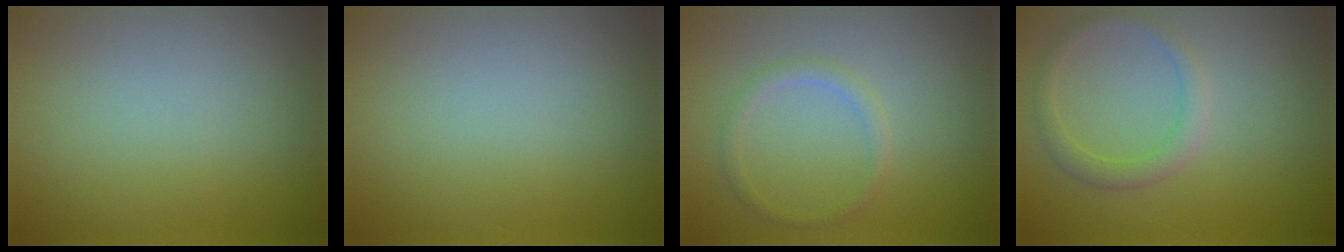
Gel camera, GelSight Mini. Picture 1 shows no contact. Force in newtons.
{"total": 0.0}
{"total": 1.4, "press": 1.4, "slide": 0.1}
{"total": 1.9, "press": 1.9, "slide": 0.1}